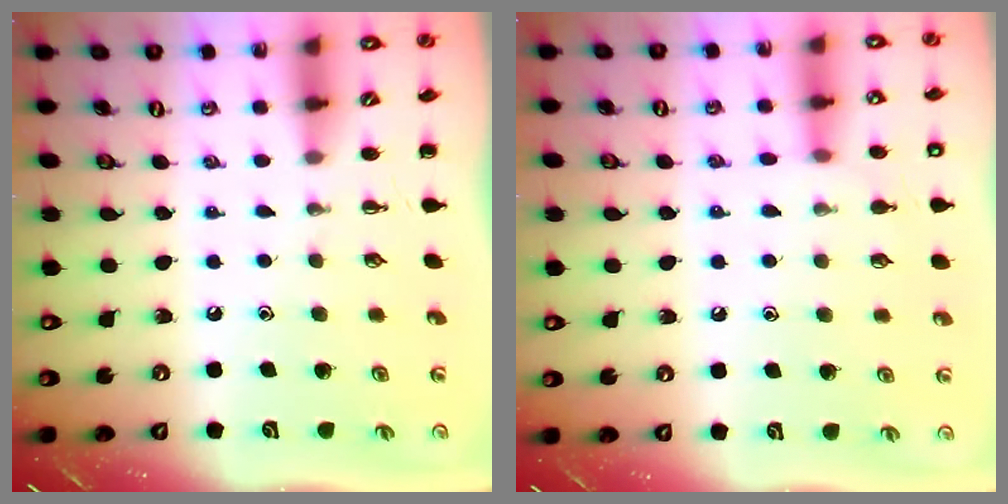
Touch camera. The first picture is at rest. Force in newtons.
{"total": 8.9, "press": 8.7, "slide": 2.0}